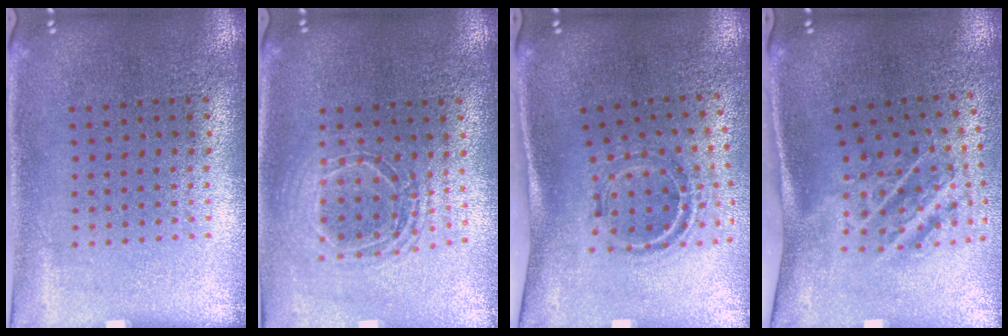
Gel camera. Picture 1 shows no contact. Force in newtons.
{"total": 1.8, "press": 1.5, "slide": 1.0}
{"total": 1.1, "press": 1.0, "slide": 0.5}
{"total": 2.0, "press": 1.2, "slide": 1.6}